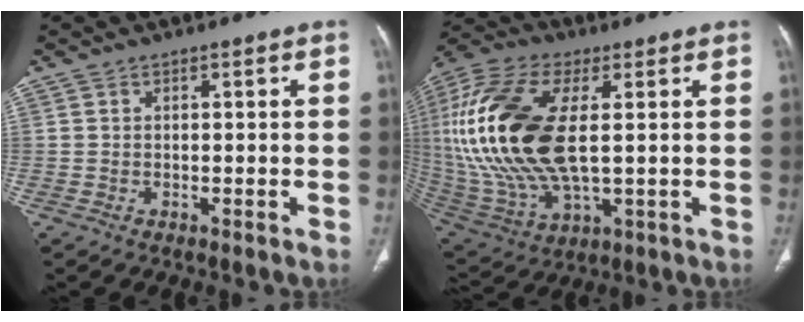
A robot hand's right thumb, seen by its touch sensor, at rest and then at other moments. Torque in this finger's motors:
{"motor_torque": [2.48, 2.52, 1.78, -0.99, 0.87]}